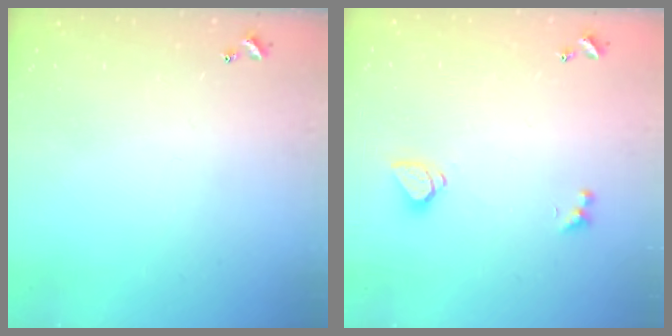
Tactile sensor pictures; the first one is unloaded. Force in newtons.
{"total": 1.5, "press": 1.4, "slide": 0.5}